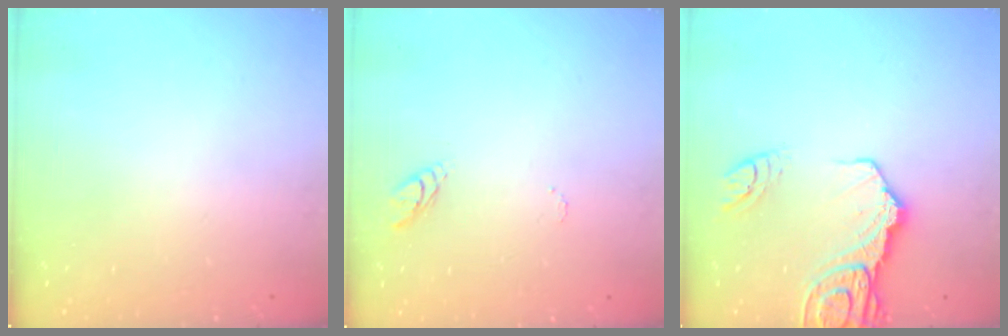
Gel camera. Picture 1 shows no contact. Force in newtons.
{"total": 6.6, "press": 6.6, "slide": 0.5}
{"total": 16.0, "press": 15.9, "slide": 1.8}